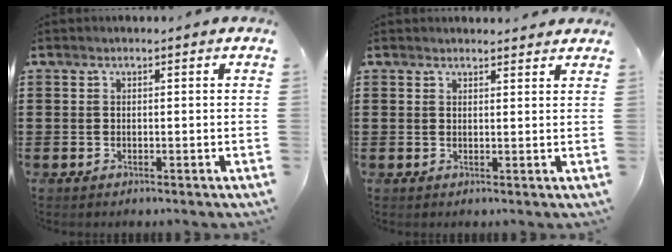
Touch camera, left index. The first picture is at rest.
{"total": 1.6, "force": [1.6, 0.1, 0.2], "torque": [-0.007, 0.002, 0.031]}